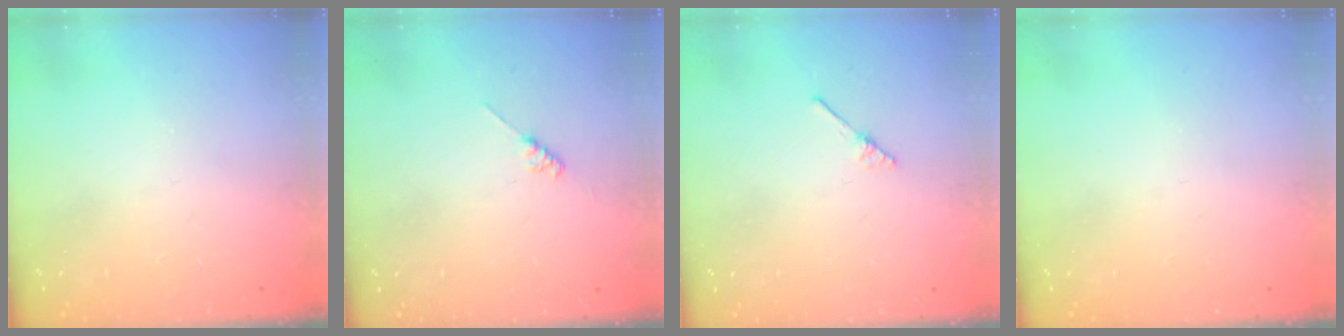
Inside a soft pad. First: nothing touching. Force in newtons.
{"total": 1.8, "press": 1.7, "slide": 0.3}
{"total": 2.0, "press": 2.0, "slide": 0.2}
{"total": 0.0}